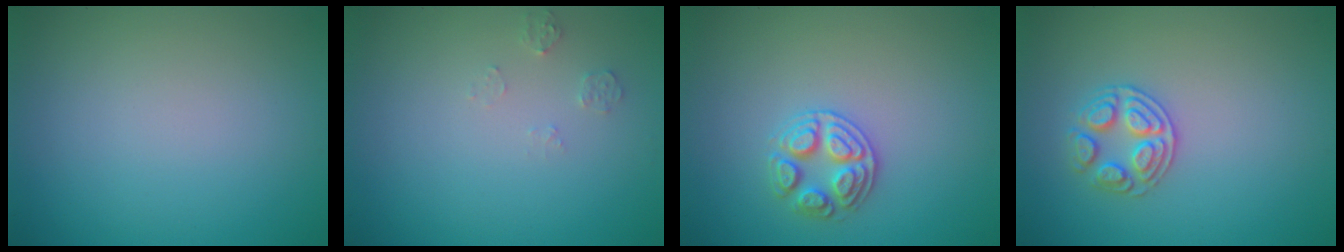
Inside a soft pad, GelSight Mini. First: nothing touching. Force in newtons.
{"total": 1.1, "press": 1.1, "slide": 0.1}
{"total": 2.7, "press": 2.6, "slide": 0.4}
{"total": 2.5, "press": 2.4, "slide": 0.6}